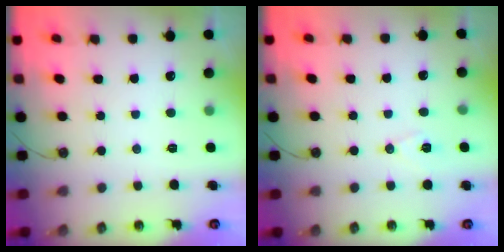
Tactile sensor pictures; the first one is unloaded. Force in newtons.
{"total": 6.6, "press": 5.4, "slide": 3.8}